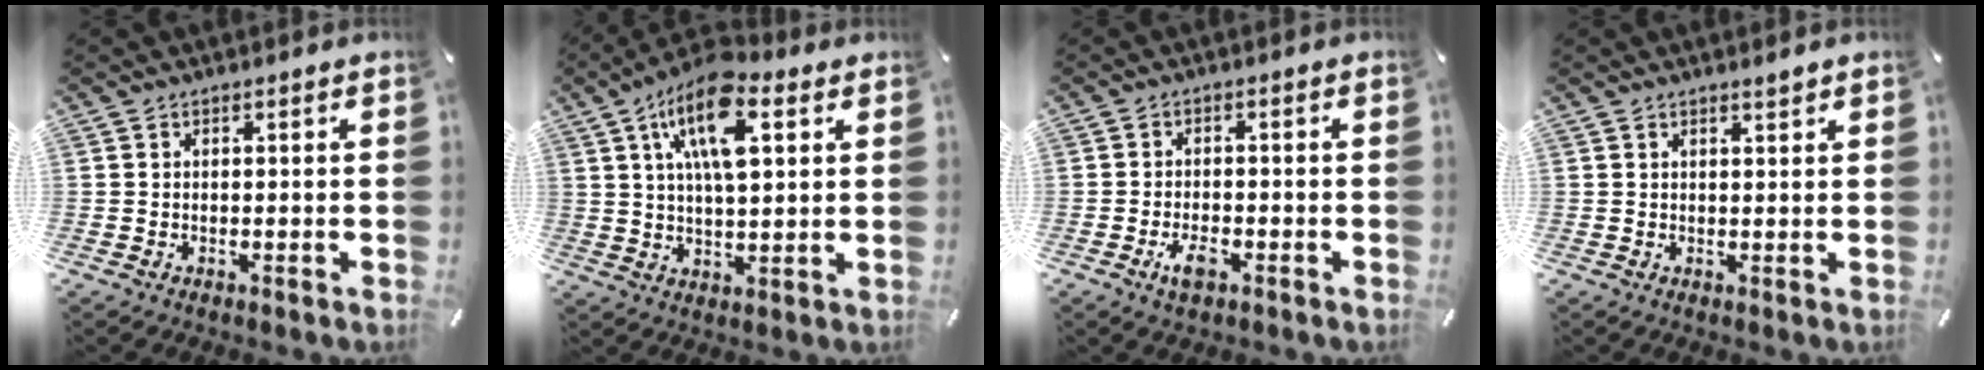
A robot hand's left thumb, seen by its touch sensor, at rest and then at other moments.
{"total": 13.9, "force": [6.0, 6.2, 11.0], "torque": [-0.198, -0.009, 0.099]}
{"total": 4.1, "force": [-2.1, 2.0, 2.8], "torque": [-0.063, 0.002, -0.041]}
{"total": 1.3, "force": [1.2, 0.2, 0.5], "torque": [-0.011, -0.002, 0.021]}